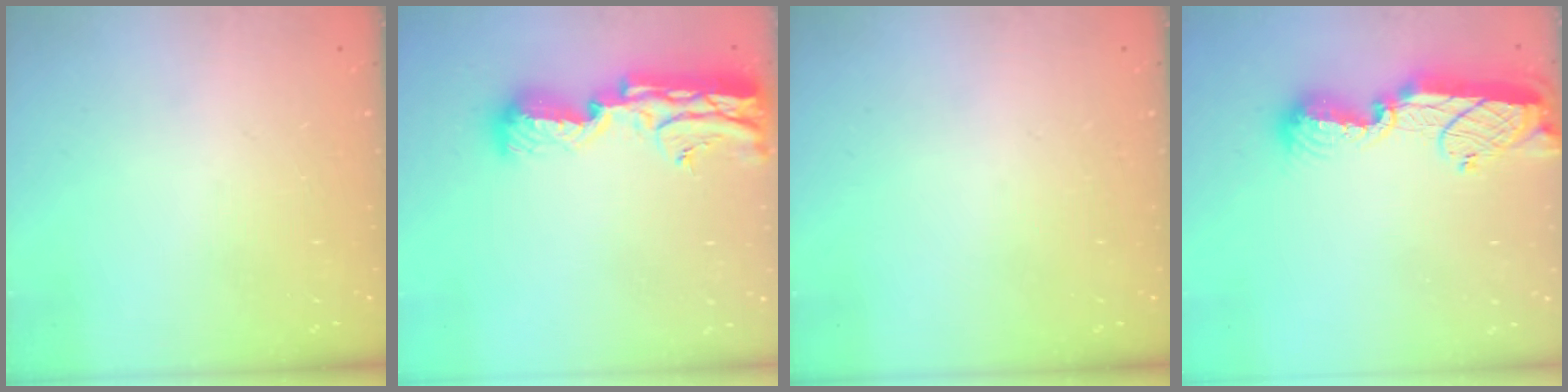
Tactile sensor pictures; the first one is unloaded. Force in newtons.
{"total": 20.1, "press": 19.4, "slide": 5.5}
{"total": 0.0}
{"total": 12.4, "press": 12.4, "slide": 1.0}